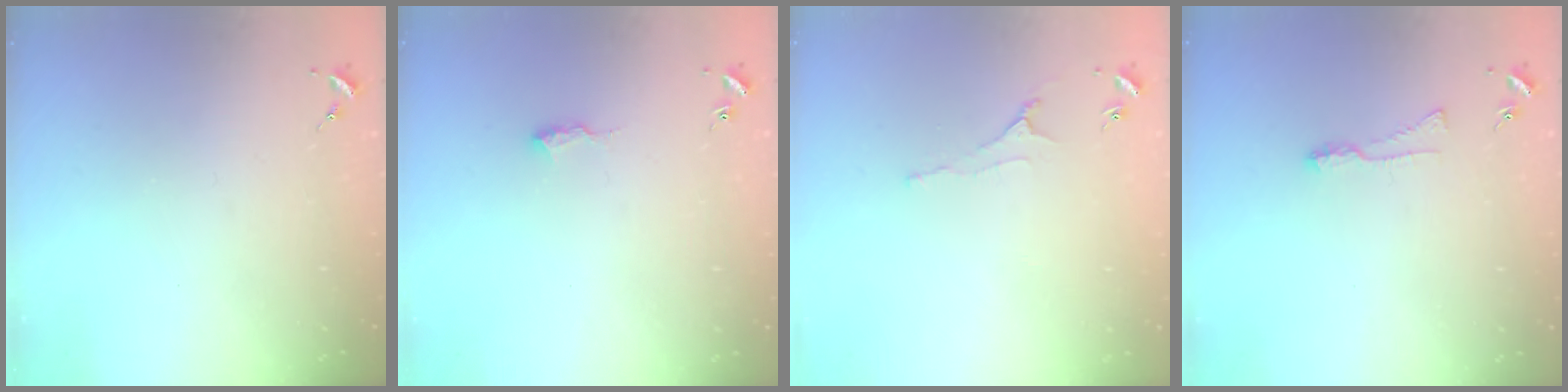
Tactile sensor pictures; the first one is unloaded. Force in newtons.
{"total": 7.3, "press": 7.2, "slide": 0.8}
{"total": 3.0, "press": 2.9, "slide": 0.6}
{"total": 6.9, "press": 6.8, "slide": 0.8}